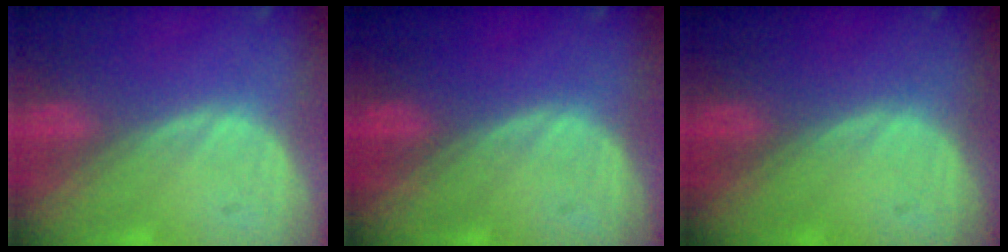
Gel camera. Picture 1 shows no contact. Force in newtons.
{"total": 0.0}
{"total": 0.0}